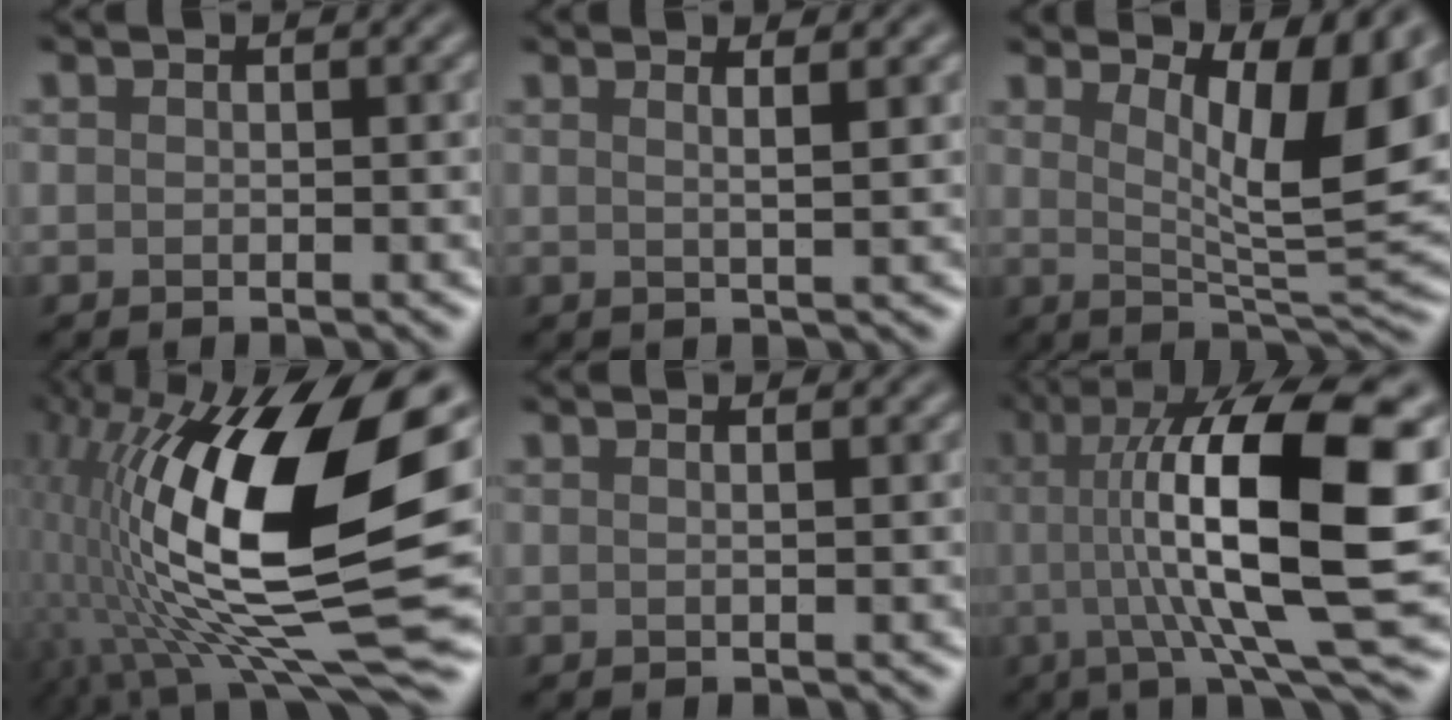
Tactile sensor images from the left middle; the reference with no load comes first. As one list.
[{"total": 2.6, "force": [1.2, 0.9, 2.1], "torque": [-0.019, 0.015, -0.010]}, {"total": 9.7, "force": [3.5, 2.4, 8.8], "torque": [-0.133, -0.001, 0.064]}, {"total": 19.3, "force": [1.5, 8.5, 17.3], "torque": [-0.330, 0.005, 0.022]}, {"total": 1.1, "force": [0.4, 0.5, 0.9], "torque": [-0.006, 0.005, -0.008]}, {"total": 14.8, "force": [1.7, 3.6, 14.2], "torque": [-0.199, 0.011, 0.025]}]